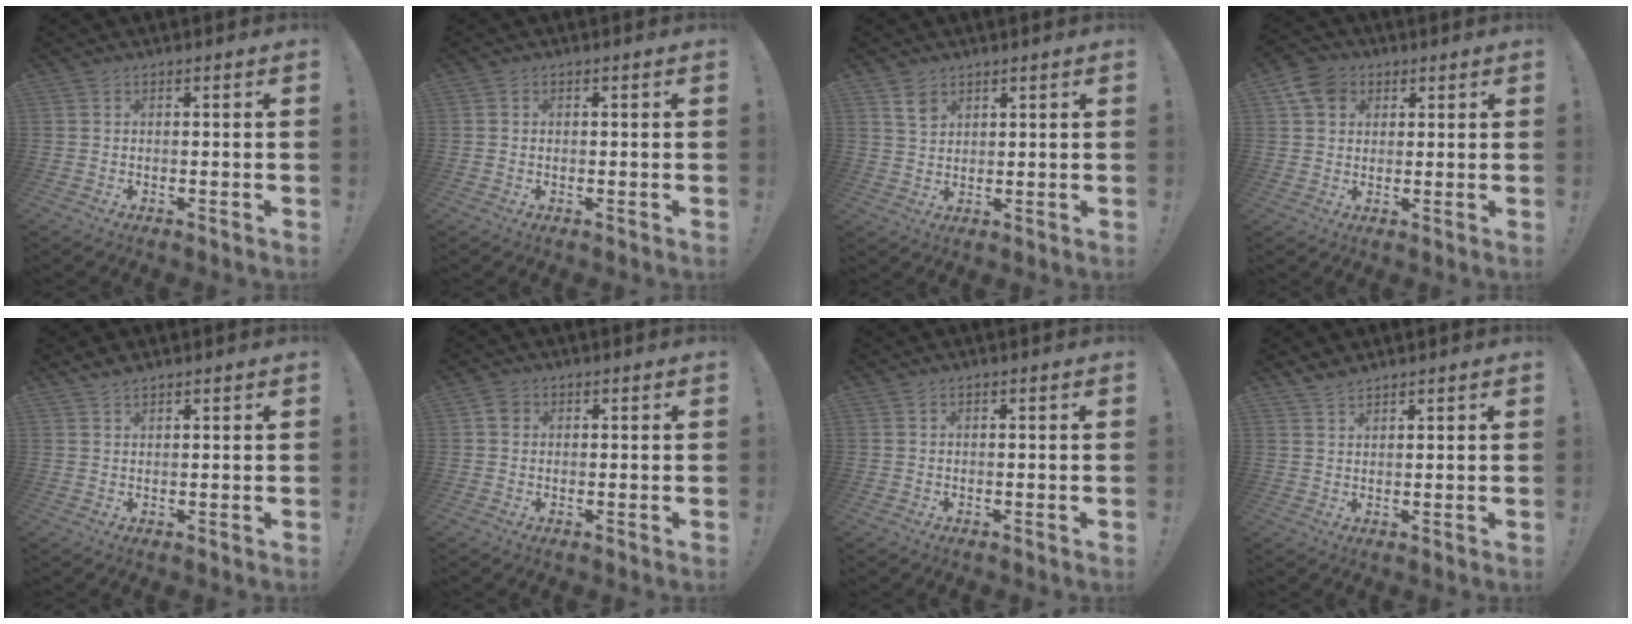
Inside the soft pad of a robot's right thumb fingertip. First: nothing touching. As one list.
[{"total": 0.7, "force": [0.0, 0.7, -0.1], "torque": [0.003, 0.003, 0.000]}, {"total": 4.7, "force": [3.1, 3.0, 1.9], "torque": [-0.014, -0.018, 0.055]}, {"total": 8.0, "force": [3.5, 6.5, 3.1], "torque": [-0.043, -0.010, 0.070]}, {"total": 2.3, "force": [2.0, 0.9, 0.7], "torque": [-0.012, -0.007, 0.038]}, {"total": 2.8, "force": [0.8, 2.5, 1.2], "torque": [-0.007, 0.001, 0.012]}, {"total": 0.0}, {"total": 3.0, "force": [2.7, 1.2, 0.5], "torque": [-0.001, -0.020, 0.050]}]